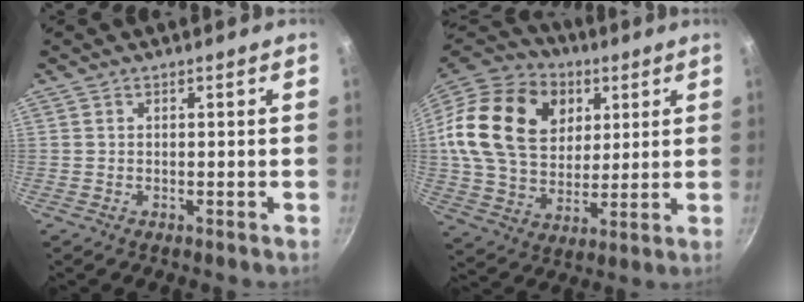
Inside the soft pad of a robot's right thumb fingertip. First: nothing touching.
{"total": 25.3, "force": [7.3, 18.6, 15.5], "torque": [-0.267, 0.002, 0.128]}